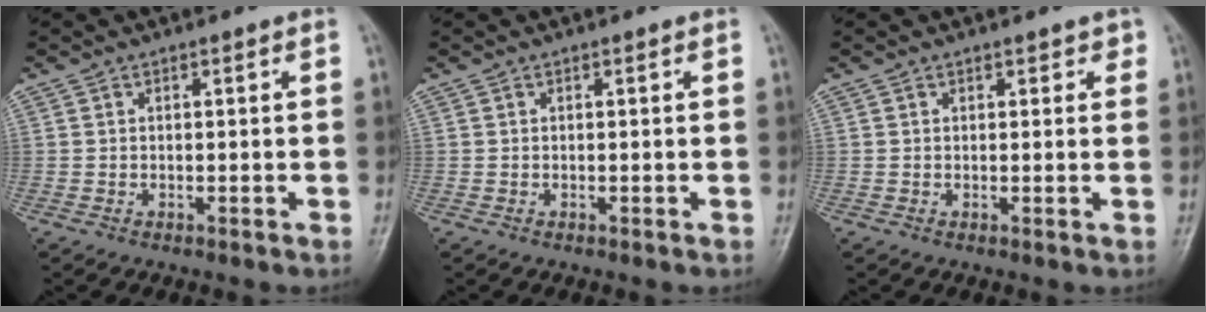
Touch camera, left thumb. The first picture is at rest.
{"total": 0.0}
{"total": 1.5, "force": [1.1, 0.9, 0.6], "torque": [0.008, -0.004, 0.008]}